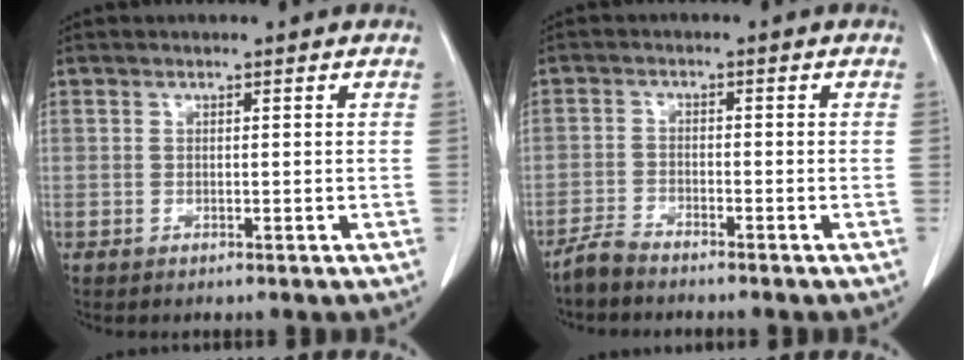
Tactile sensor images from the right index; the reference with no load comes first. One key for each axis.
{"total": 2.6, "fx": -2.5, "fy": 0.2, "fz": 0.8, "tx": -0.020, "ty": -0.006, "tz": -0.049}